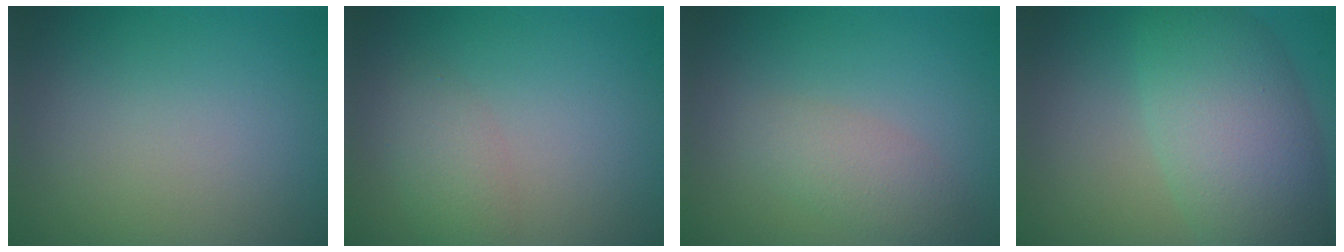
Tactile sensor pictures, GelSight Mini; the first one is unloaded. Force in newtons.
{"total": 2.1, "press": 2.1, "slide": 0.1}
{"total": 2.4, "press": 2.4, "slide": 0.1}
{"total": 8.4, "press": 8.3, "slide": 0.1}